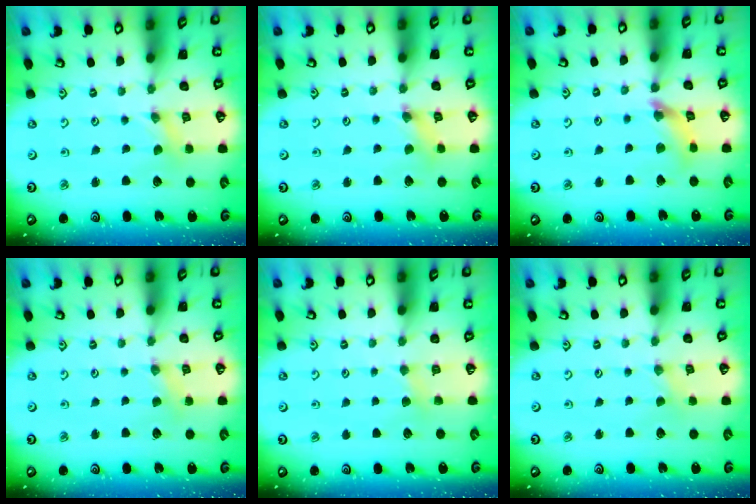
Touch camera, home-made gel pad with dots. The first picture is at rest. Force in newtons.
{"total": 1.9, "press": 1.9, "slide": 0.2}
{"total": 7.1, "press": 7.1, "slide": 0.7}
{"total": 2.4, "press": 2.4, "slide": 0.3}
{"total": 2.9, "press": 2.9, "slide": 0.4}
{"total": 0.0}